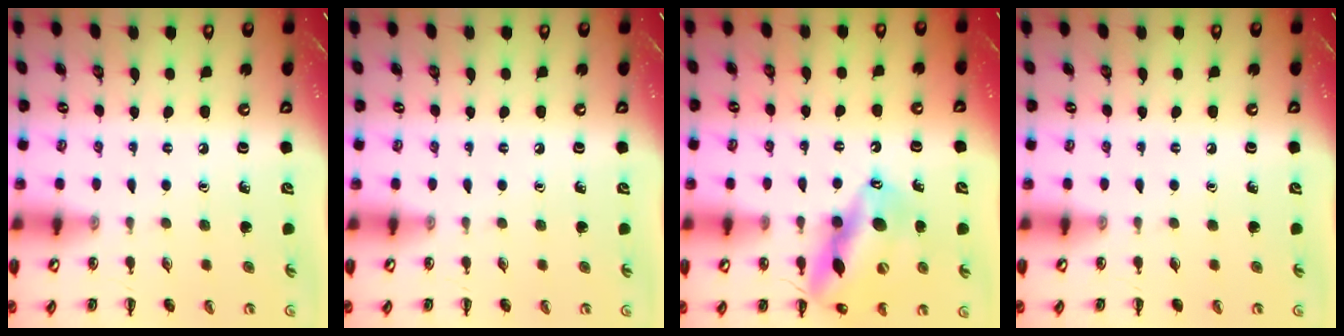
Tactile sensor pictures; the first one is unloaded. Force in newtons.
{"total": 0.0}
{"total": 16.5, "press": 16.2, "slide": 3.5}
{"total": 0.0}